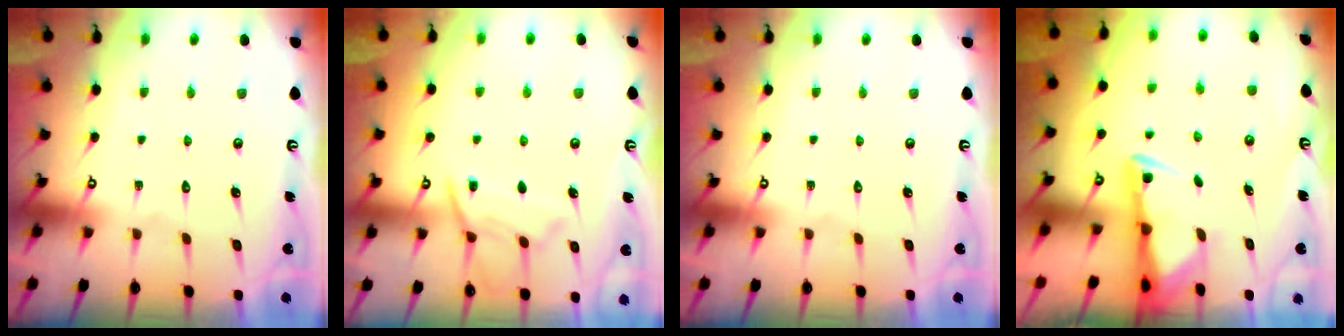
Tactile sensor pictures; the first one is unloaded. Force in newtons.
{"total": 11.0, "press": 11.0, "slide": 1.2}
{"total": 0.0}
{"total": 2.9, "press": 2.8, "slide": 0.7}